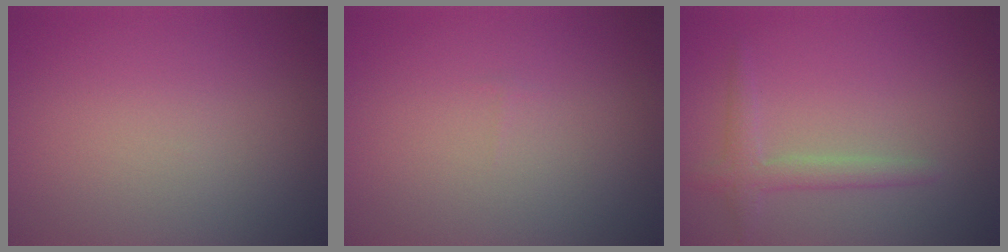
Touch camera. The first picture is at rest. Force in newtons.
{"total": 0.0}
{"total": 2.0, "press": 2.0, "slide": 0.0}